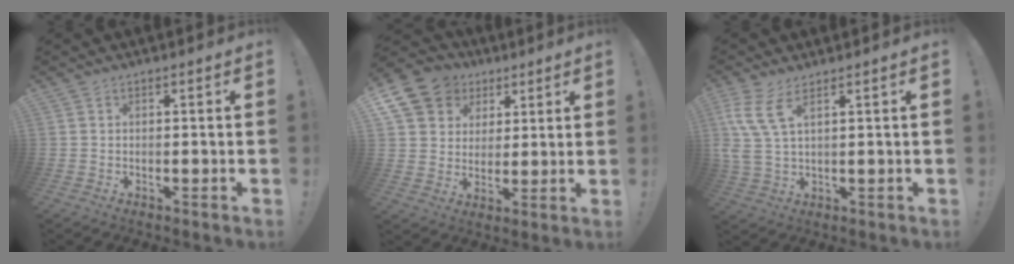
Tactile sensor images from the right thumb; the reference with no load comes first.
{"total": 12.5, "force": [6.1, 10.1, 4.3], "torque": [-0.063, -0.041, 0.123]}
{"total": 8.1, "force": [3.9, 2.8, 6.5], "torque": [-0.141, -0.015, 0.077]}